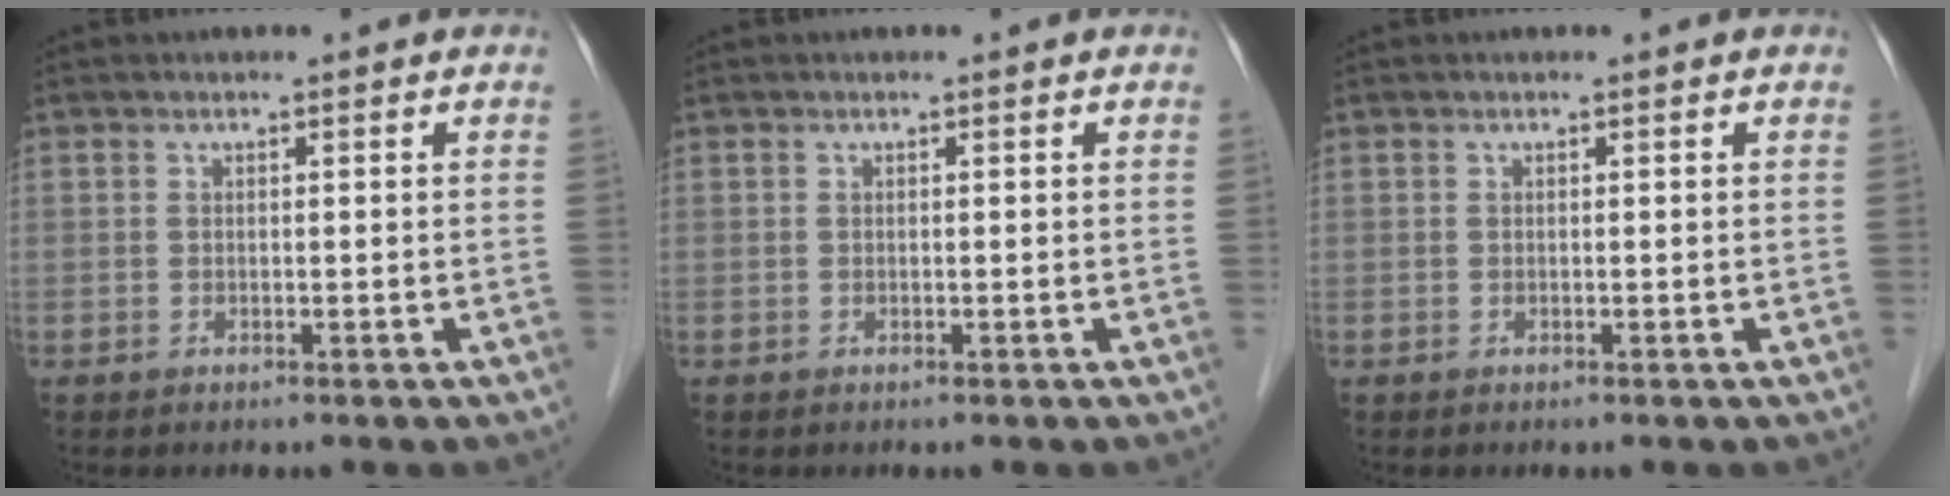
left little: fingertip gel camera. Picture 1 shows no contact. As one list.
[{"total": 0.0}, {"total": 0.0}]